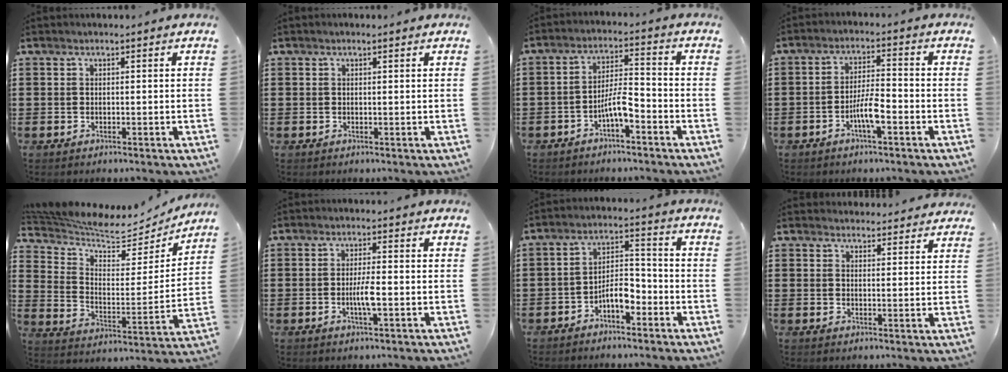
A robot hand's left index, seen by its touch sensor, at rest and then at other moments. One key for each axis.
{"total": 0.5, "fx": 0.3, "fy": 0.1, "fz": 0.4, "tx": -0.008, "ty": 0.000, "tz": 0.006}
{"total": 5.5, "fx": -3.1, "fy": 1.3, "fz": 4.3, "tx": -0.089, "ty": 0.009, "tz": -0.062}
{"total": 5.1, "fx": -2.4, "fy": 1.1, "fz": 4.4, "tx": -0.088, "ty": 0.003, "tz": -0.048}
{"total": 5.7, "fx": 5.4, "fy": 1.2, "fz": 1.5, "tx": -0.061, "ty": -0.046, "tz": 0.087}
{"total": 3.6, "fx": -0.9, "fy": 0.6, "fz": 3.5, "tx": -0.069, "ty": -0.002, "tz": -0.019}
{"total": 5.4, "fx": -3.3, "fy": 2.1, "fz": 3.7, "tx": -0.069, "ty": 0.012, "tz": -0.064}
{"total": 2.9, "fx": 2.9, "fy": 0.5, "fz": -0.1, "tx": 0.001, "ty": -0.013, "tz": 0.053}